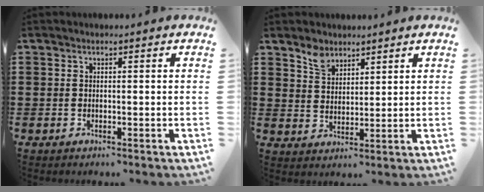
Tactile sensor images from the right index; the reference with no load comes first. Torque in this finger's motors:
{"motor_torque": [0.00, 0.00, 0.02, 0.03]}